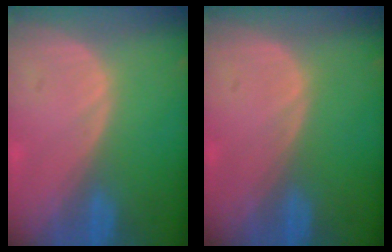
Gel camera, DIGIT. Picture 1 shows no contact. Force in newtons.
{"total": 0.0}